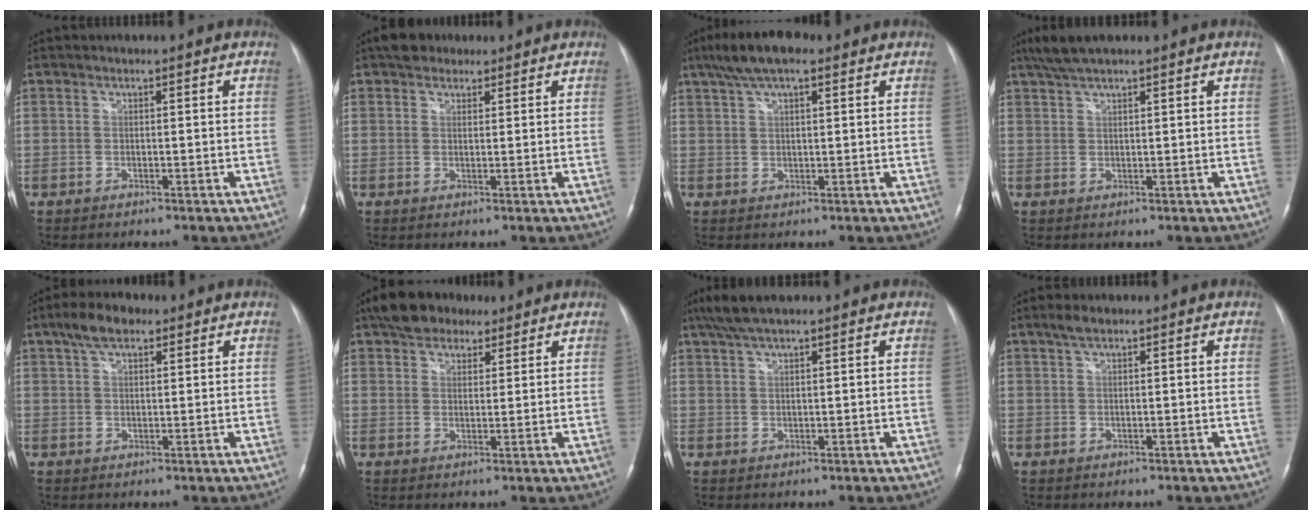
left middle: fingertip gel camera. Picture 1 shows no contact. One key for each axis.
{"total": 3.8, "fx": 2.9, "fy": 2.2, "fz": 1.2, "tx": -0.021, "ty": 0.019, "tz": 0.047}
{"total": 7.9, "fx": 5.3, "fy": 2.0, "fz": 5.5, "tx": -0.108, "ty": 0.026, "tz": 0.091}
{"total": 4.8, "fx": 3.8, "fy": 0.5, "fz": 2.8, "tx": -0.060, "ty": 0.020, "tz": 0.075}
{"total": 5.0, "fx": 3.2, "fy": 2.1, "fz": 3.2, "tx": -0.066, "ty": 0.016, "tz": 0.058}
{"total": 7.2, "fx": 5.4, "fy": 3.8, "fz": 2.9, "tx": -0.049, "ty": 0.019, "tz": 0.093}
{"total": 5.1, "fx": 4.0, "fy": 0.5, "fz": 3.2, "tx": -0.067, "ty": 0.026, "tz": 0.077}
{"total": 1.8, "fx": 1.3, "fy": 0.6, "fz": 1.2, "tx": -0.026, "ty": 0.011, "tz": 0.026}